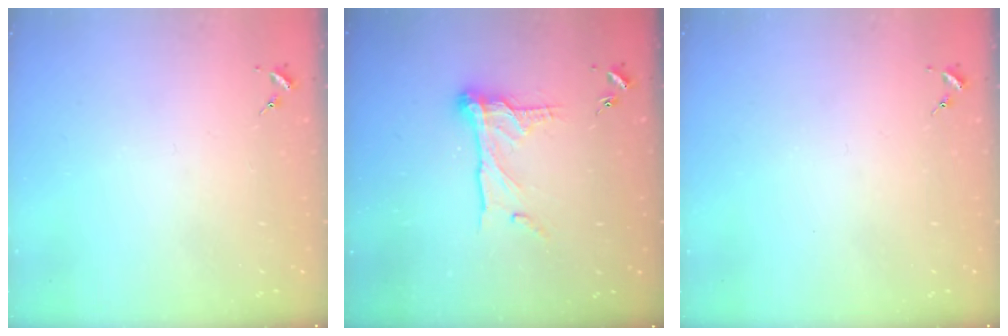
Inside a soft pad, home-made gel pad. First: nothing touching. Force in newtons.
{"total": 13.5, "press": 13.5, "slide": 1.1}
{"total": 0.0}